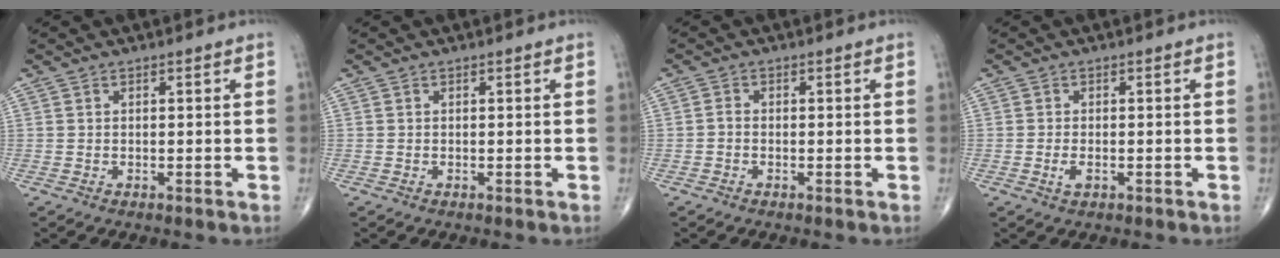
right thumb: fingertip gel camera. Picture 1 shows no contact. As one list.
[{"total": 0.0}, {"total": 1.0, "force": [-0.4, 0.7, 0.6], "torque": [-0.007, 0.002, -0.012]}, {"total": 1.7, "force": [-0.6, 0.9, 1.4], "torque": [-0.030, -0.001, -0.011]}]